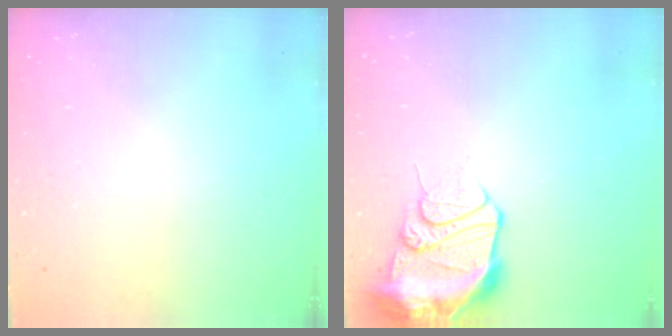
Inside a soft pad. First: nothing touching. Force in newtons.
{"total": 14.0, "press": 13.9, "slide": 1.7}